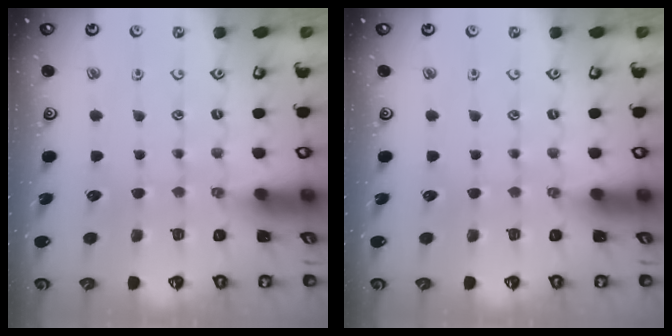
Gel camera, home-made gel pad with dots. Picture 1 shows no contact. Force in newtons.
{"total": 0.0}